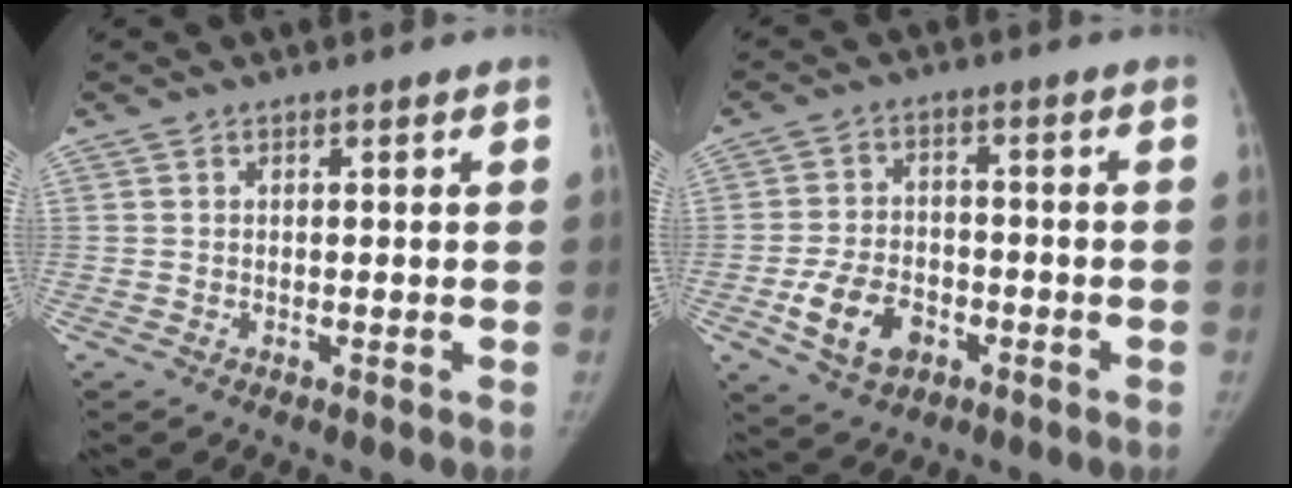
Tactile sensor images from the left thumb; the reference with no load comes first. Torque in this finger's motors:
{"motor_torque": [-0.47, 0.63, 0.07, -0.04, 0.03]}